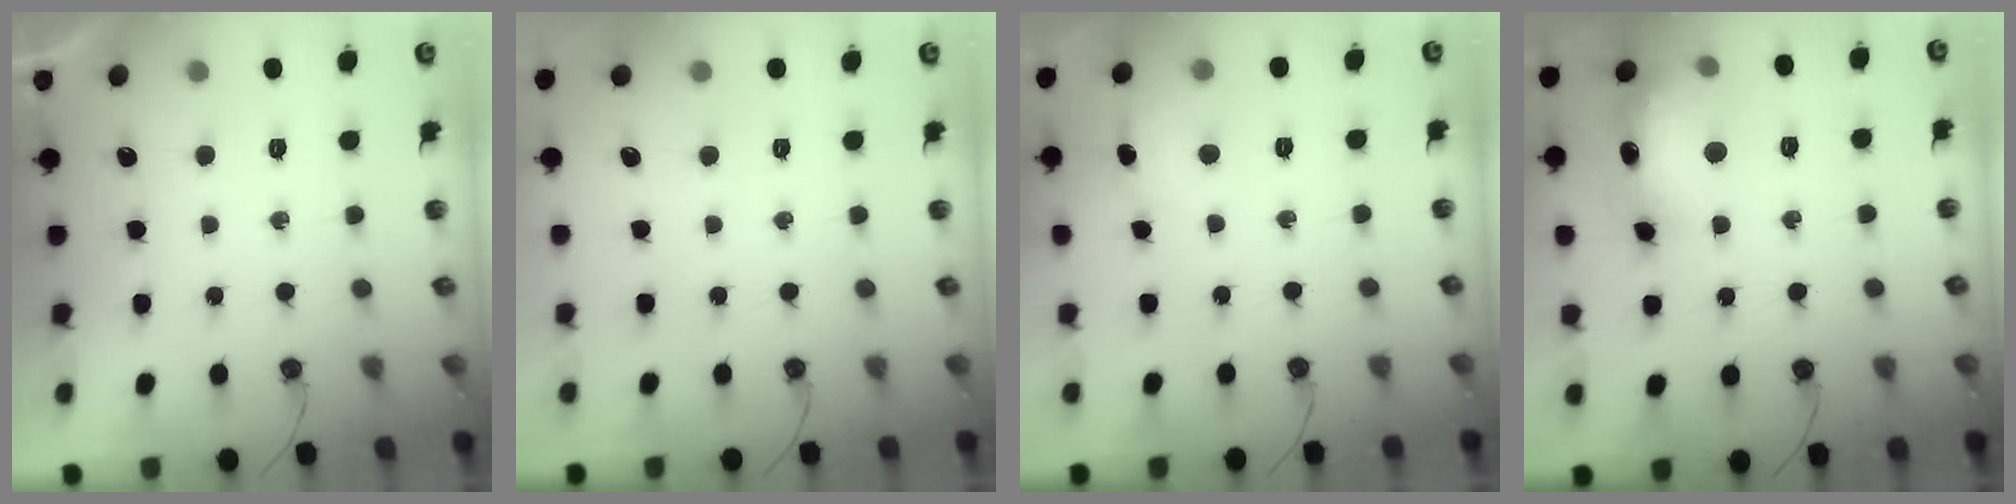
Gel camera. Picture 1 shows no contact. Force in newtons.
{"total": 0.0}
{"total": 3.9, "press": 3.6, "slide": 1.5}
{"total": 14.4, "press": 14.3, "slide": 1.1}